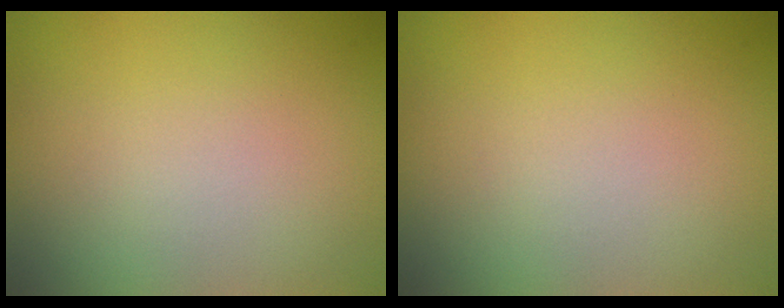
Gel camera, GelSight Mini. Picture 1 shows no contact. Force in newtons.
{"total": 0.0}